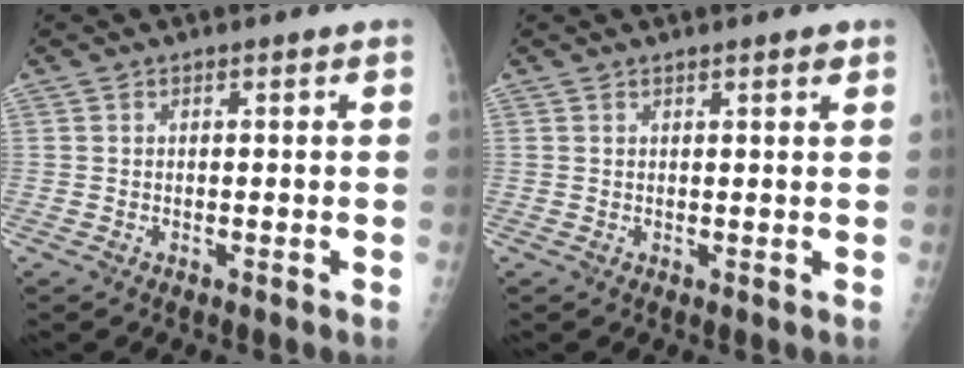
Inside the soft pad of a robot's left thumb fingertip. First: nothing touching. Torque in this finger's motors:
{"motor_torque": [-0.19, -0.01, -0.10, -0.03, 0.03]}